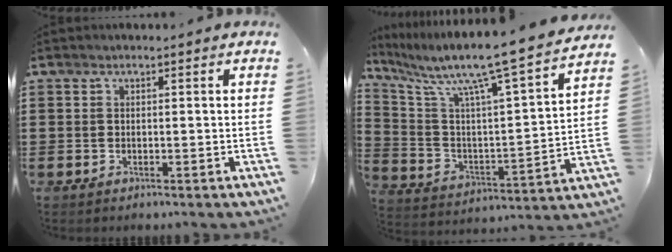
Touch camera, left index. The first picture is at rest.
{"total": 10.2, "force": [8.6, -0.3, 5.5], "torque": [-0.127, -0.081, 0.129]}